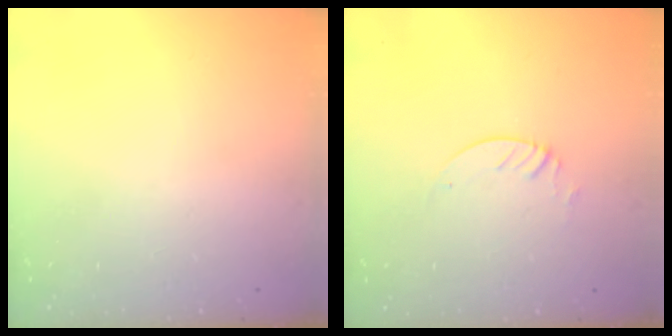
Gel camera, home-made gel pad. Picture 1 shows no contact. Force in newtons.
{"total": 2.3, "press": 2.3, "slide": 0.2}